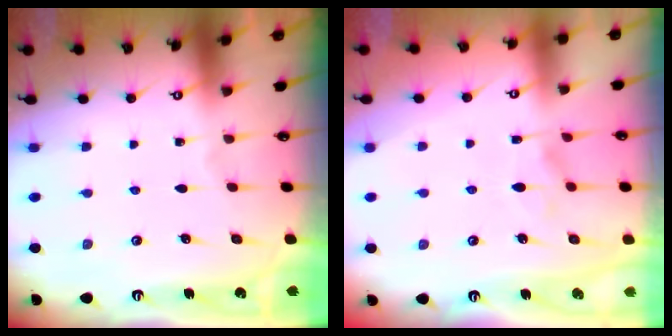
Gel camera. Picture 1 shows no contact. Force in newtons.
{"total": 1.3, "press": 1.2, "slide": 0.6}